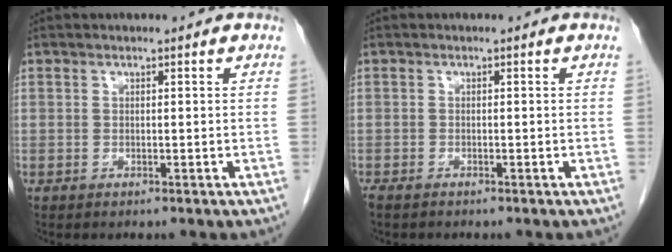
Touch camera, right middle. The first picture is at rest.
{"total": 1.4, "force": [-1.2, 0.4, 0.6], "torque": [-0.014, -0.004, -0.017]}